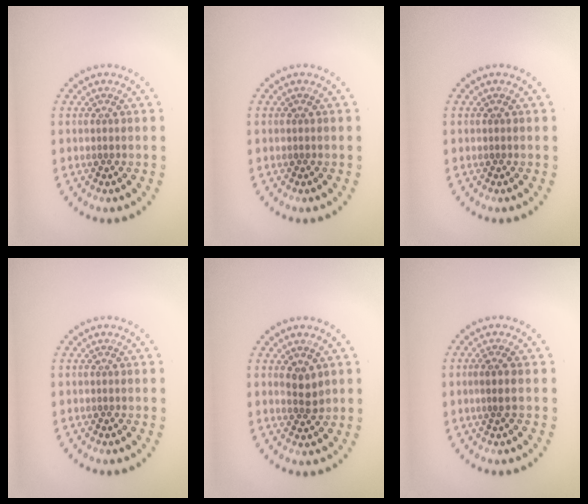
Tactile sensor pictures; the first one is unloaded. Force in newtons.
{"total": 0.0}
{"total": 0.0}
{"total": 0.0}
{"total": 1.4, "press": 1.4, "slide": 0.4}
{"total": 0.9, "press": 0.7, "slide": 0.6}